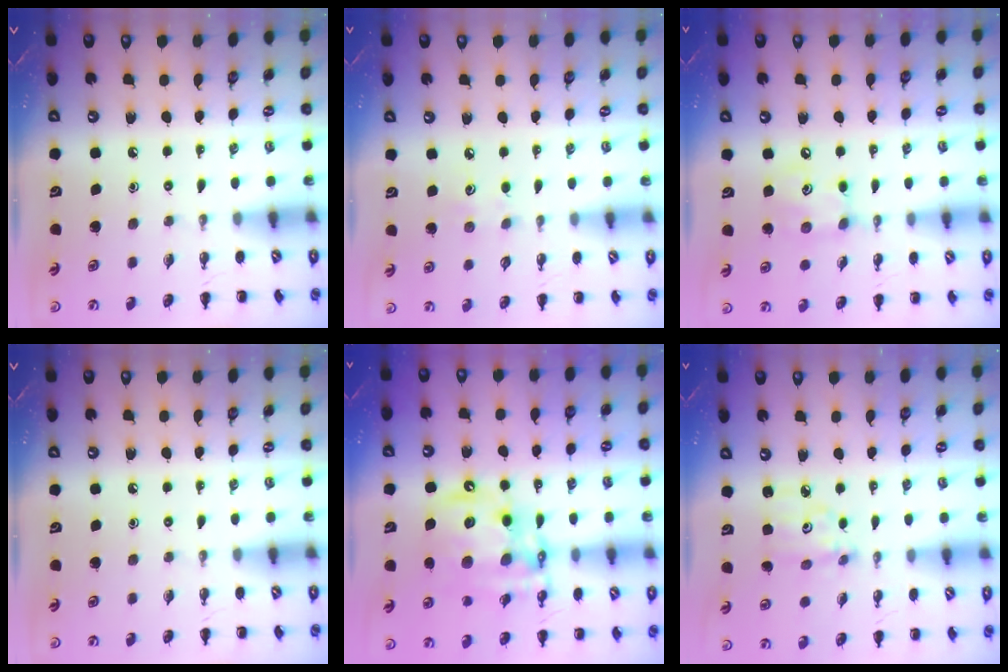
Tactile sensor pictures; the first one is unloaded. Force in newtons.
{"total": 3.7, "press": 3.5, "slide": 0.9}
{"total": 6.6, "press": 6.5, "slide": 0.7}
{"total": 0.0}
{"total": 16.0, "press": 15.5, "slide": 4.0}
{"total": 4.8, "press": 4.8, "slide": 0.3}